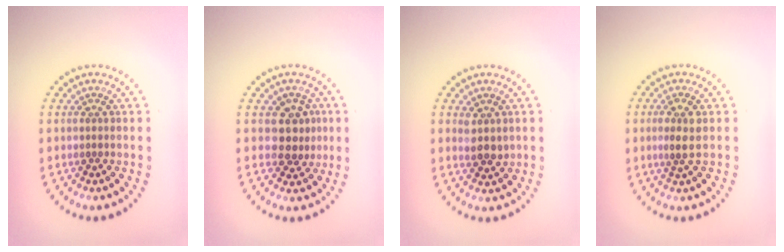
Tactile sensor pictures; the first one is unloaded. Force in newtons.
{"total": 2.9, "press": 2.7, "slide": 1.1}
{"total": 2.0, "press": 1.8, "slide": 0.7}
{"total": 2.1, "press": 1.9, "slide": 0.9}